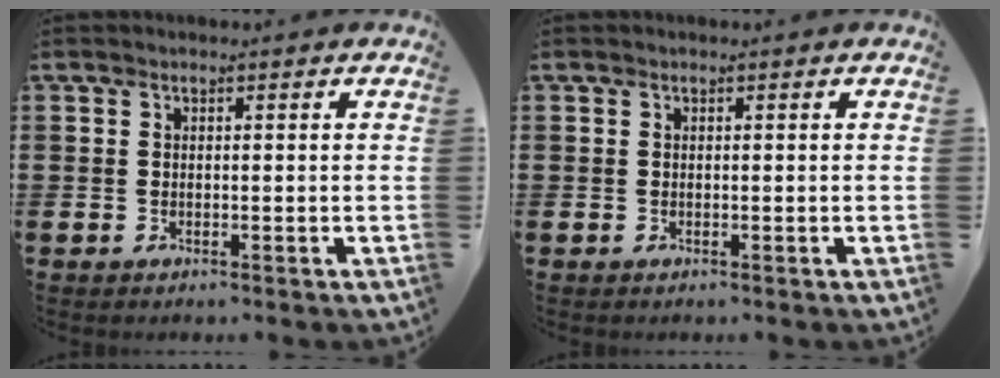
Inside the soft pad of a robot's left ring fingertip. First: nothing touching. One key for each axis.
{"total": 0.0}